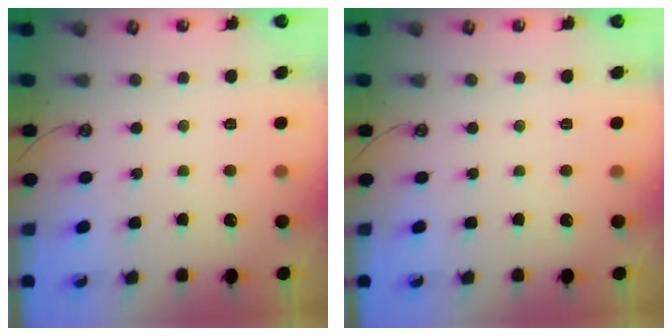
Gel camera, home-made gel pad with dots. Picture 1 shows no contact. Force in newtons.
{"total": 0.0}